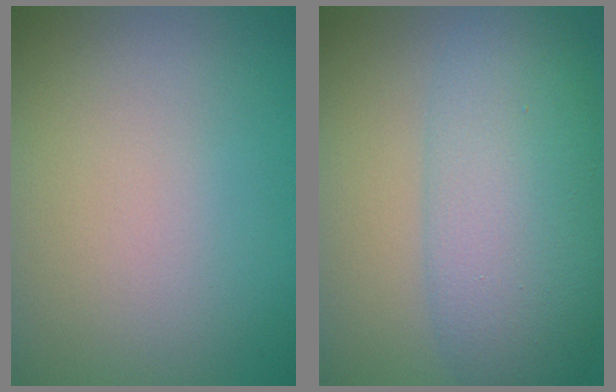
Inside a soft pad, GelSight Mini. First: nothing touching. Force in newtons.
{"total": 8.3, "press": 8.3, "slide": 0.0}